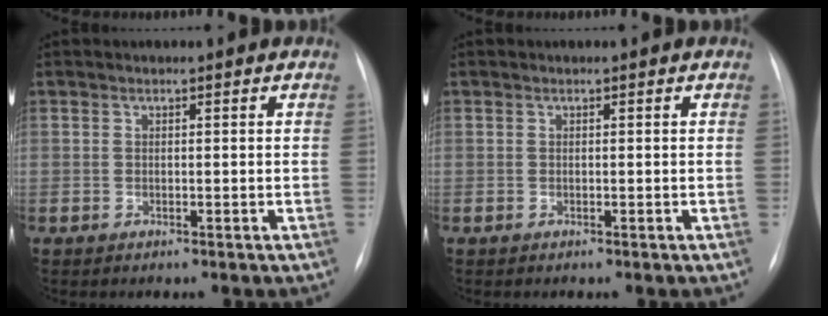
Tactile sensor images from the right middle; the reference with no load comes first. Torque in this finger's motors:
{"motor_torque": [-0.13, 0.04, -0.01, 0.01]}